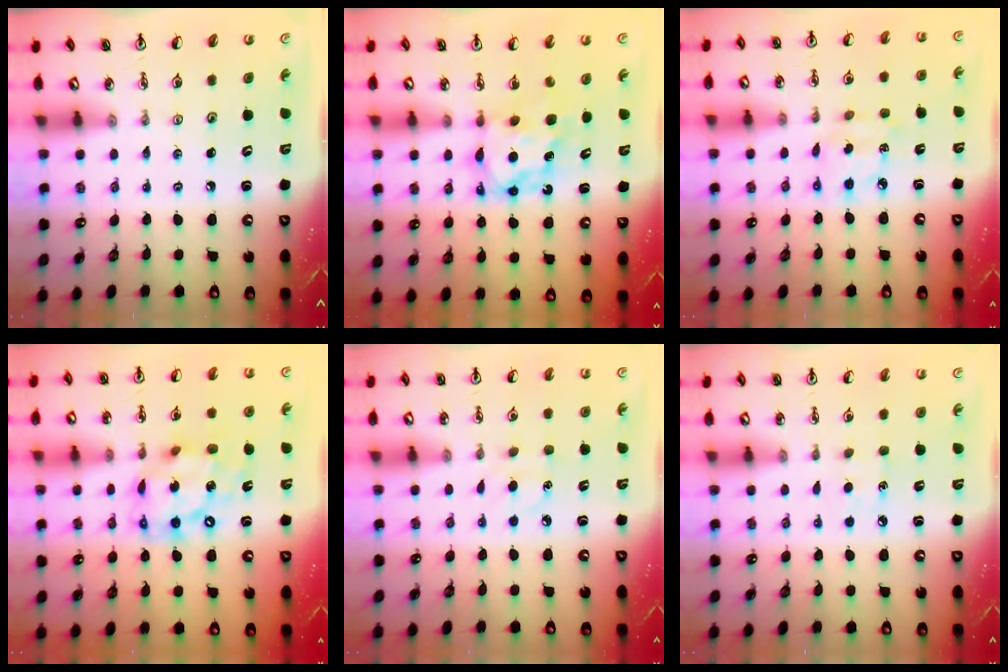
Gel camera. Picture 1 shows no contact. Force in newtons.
{"total": 6.4, "press": 6.4, "slide": 0.3}
{"total": 3.9, "press": 3.9, "slide": 0.1}
{"total": 14.5, "press": 14.4, "slide": 1.1}
{"total": 5.0, "press": 4.9, "slide": 0.5}
{"total": 4.8, "press": 4.7, "slide": 0.5}